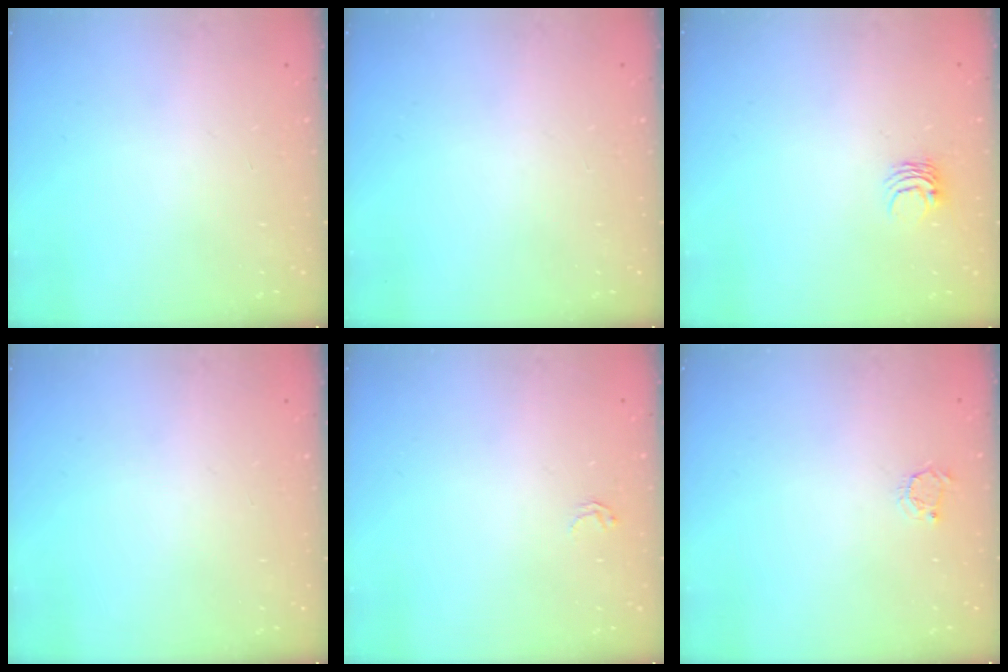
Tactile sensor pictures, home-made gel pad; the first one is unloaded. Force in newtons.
{"total": 0.0}
{"total": 4.0, "press": 3.9, "slide": 0.2}
{"total": 0.0}
{"total": 1.8, "press": 1.8, "slide": 0.0}
{"total": 2.9, "press": 2.8, "slide": 0.4}